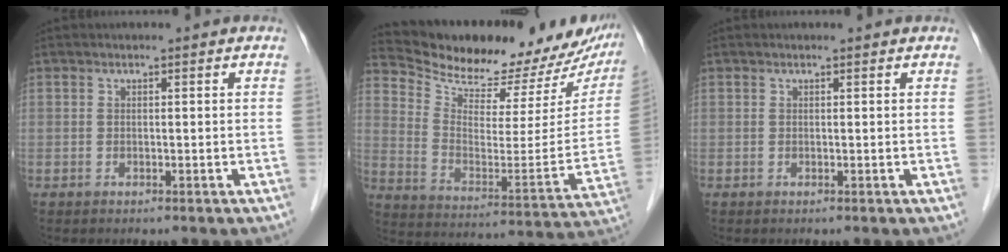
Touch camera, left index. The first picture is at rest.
{"total": 22.3, "force": [20.4, 6.1, 6.5], "torque": [-0.095, -0.049, 0.281]}
{"total": 0.5, "force": [0.5, 0.1, 0.2], "torque": [-0.007, 0.004, 0.005]}